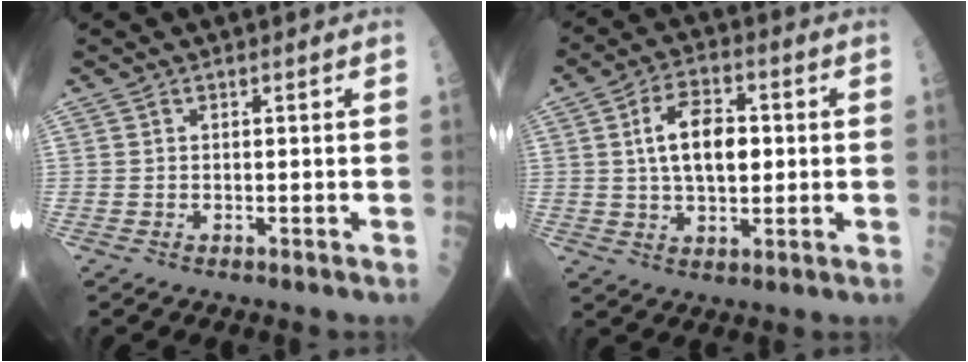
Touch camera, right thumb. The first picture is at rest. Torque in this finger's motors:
{"motor_torque": [-0.22, 0.51, 0.32, -0.31, 0.22]}